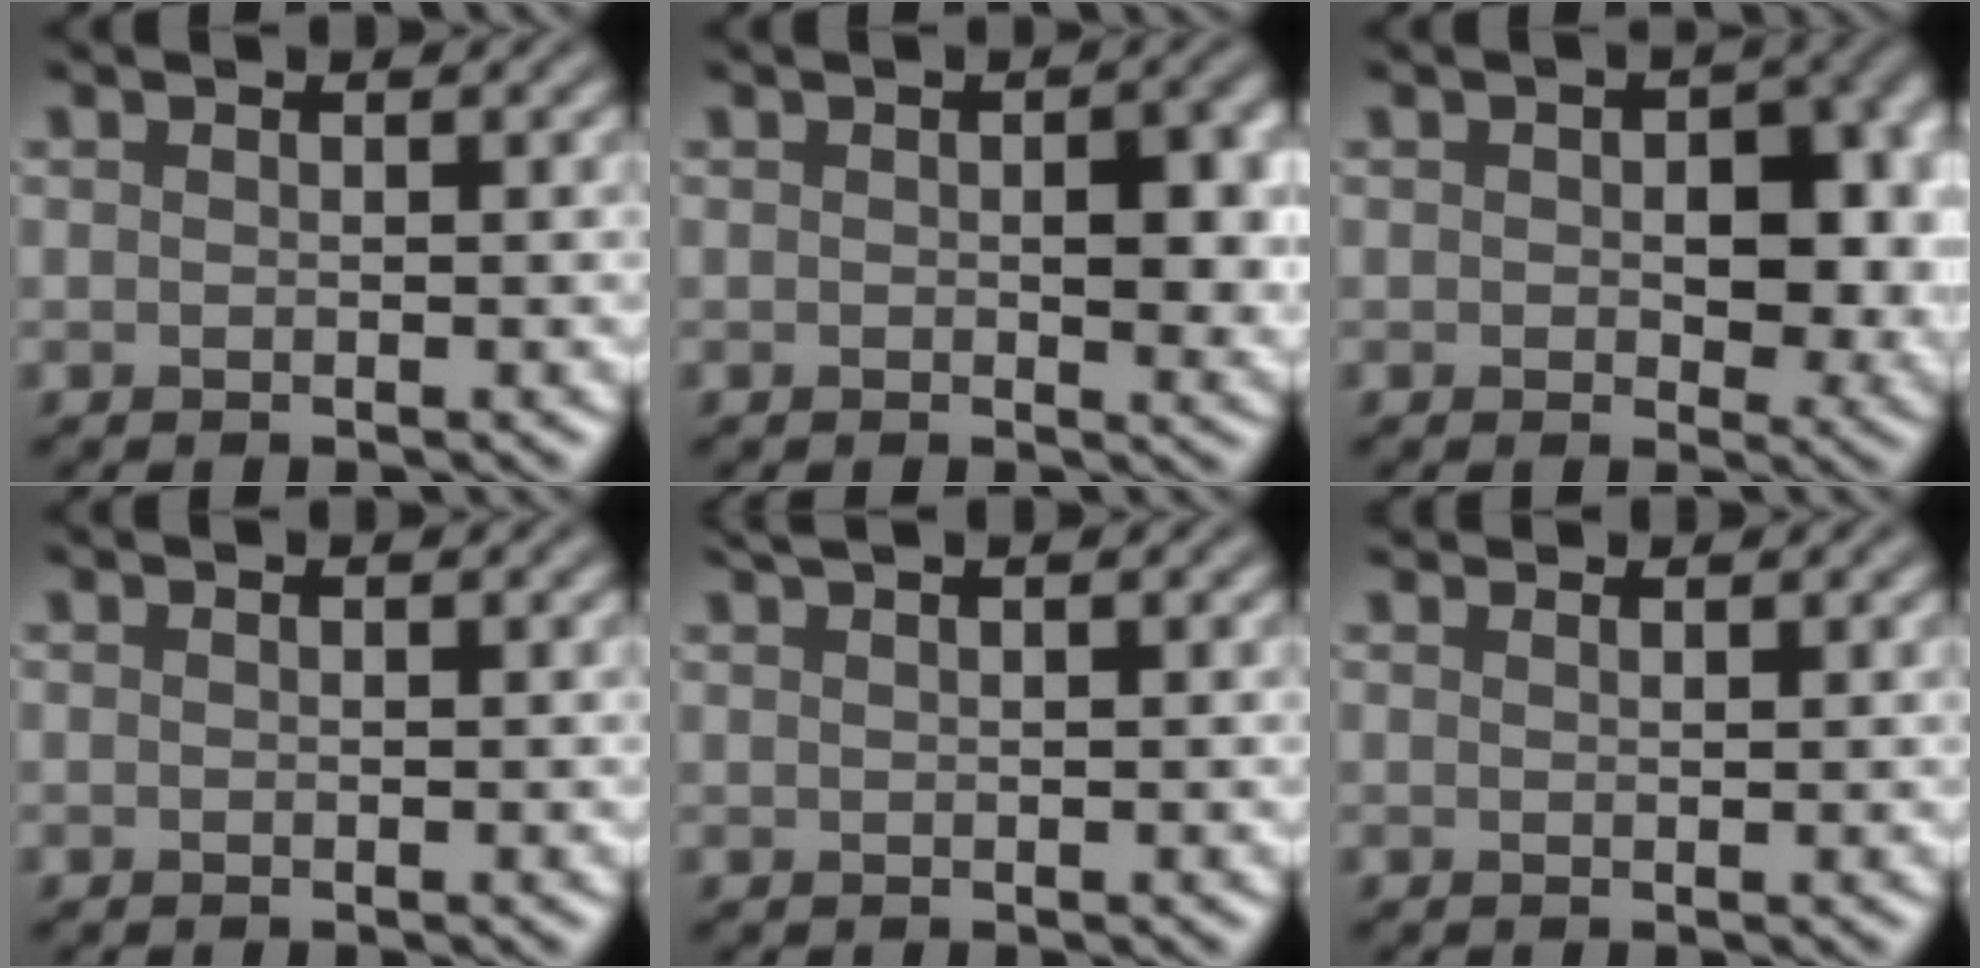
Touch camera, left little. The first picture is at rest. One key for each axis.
{"total": 4.3, "fx": 0.2, "fy": 2.3, "fz": 3.6, "tx": -0.050, "ty": 0.000, "tz": 0.005}
{"total": 6.6, "fx": 0.5, "fy": 4.2, "fz": 5.2, "tx": -0.074, "ty": -0.003, "tz": 0.007}
{"total": 0.0}
{"total": 1.3, "fx": 1.1, "fy": 0.0, "fz": 0.6, "tx": -0.010, "ty": 0.007, "tz": 0.023}
{"total": 0.9, "fx": 0.9, "fy": 0.0, "fz": 0.1, "tx": -0.006, "ty": 0.004, "tz": 0.017}